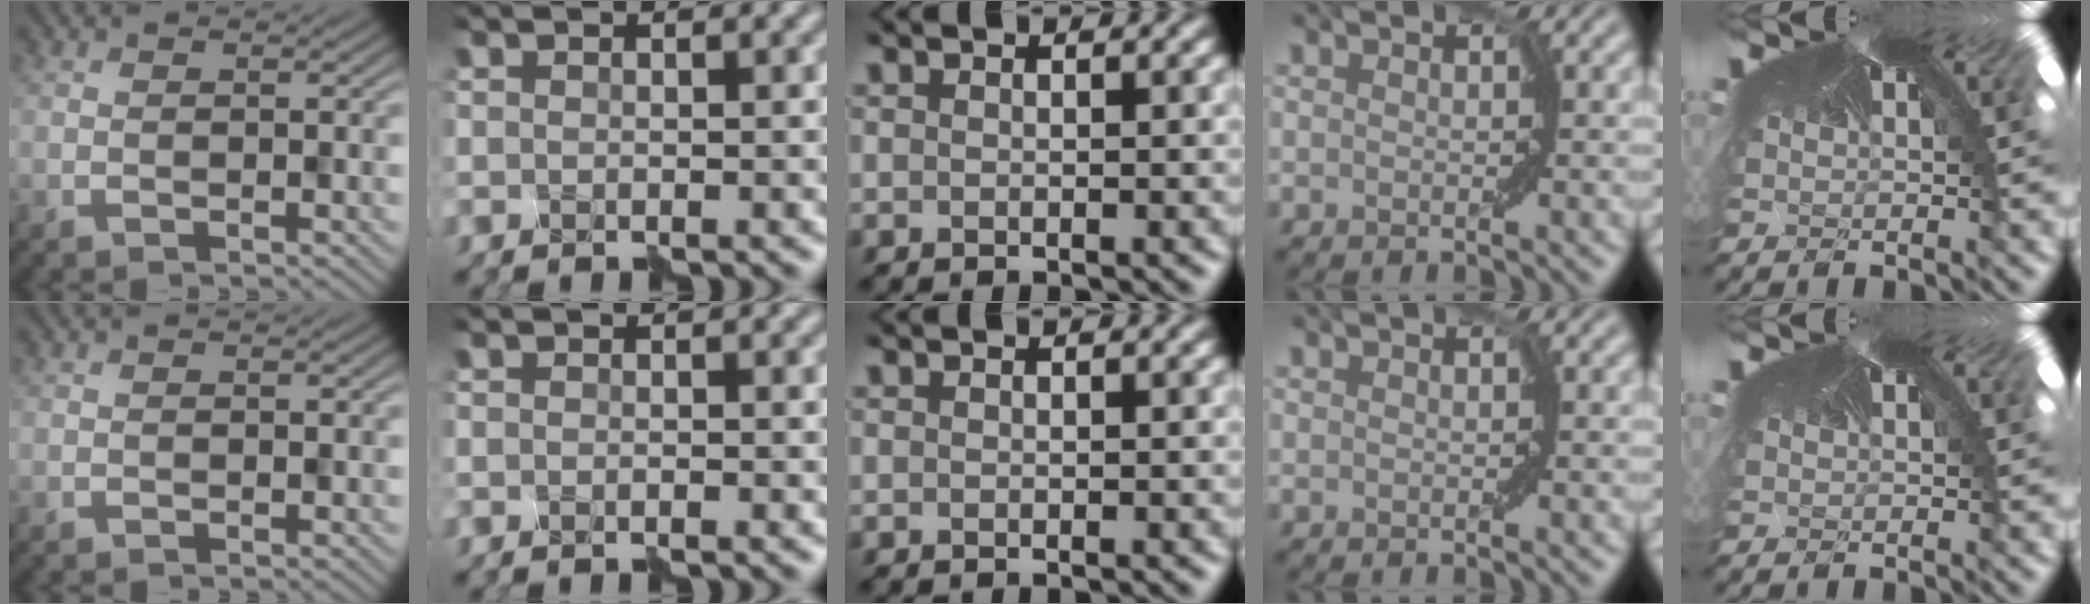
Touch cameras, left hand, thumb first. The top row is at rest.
{"index": {"total": 1.0, "force": [-0.9, -0.1, 0.3], "torque": [-0.006, -0.005, -0.018]}}